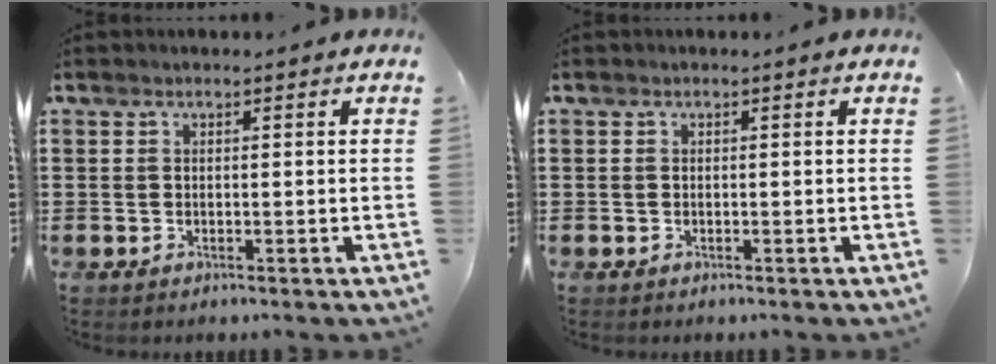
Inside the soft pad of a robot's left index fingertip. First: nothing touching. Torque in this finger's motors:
{"motor_torque": [-0.84, 1.30, -0.03, -0.01]}